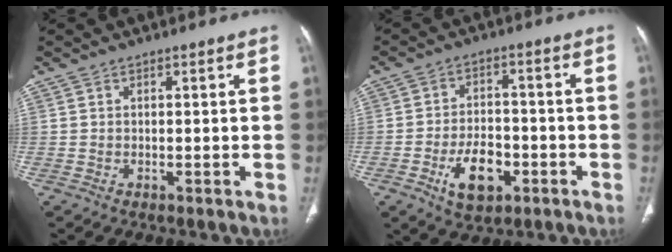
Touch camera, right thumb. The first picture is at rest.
{"total": 9.2, "force": [-3.9, 5.4, 6.4], "torque": [-0.090, 0.021, -0.059]}